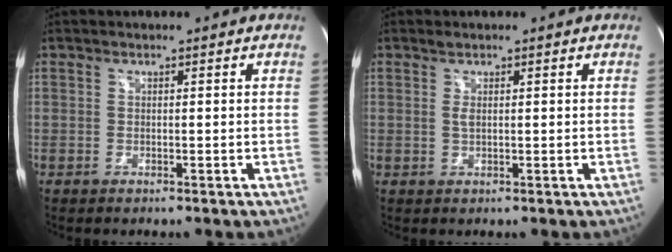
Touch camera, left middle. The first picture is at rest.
{"total": 1.1, "force": [0.6, 0.3, 0.9], "torque": [-0.028, -0.002, 0.014]}